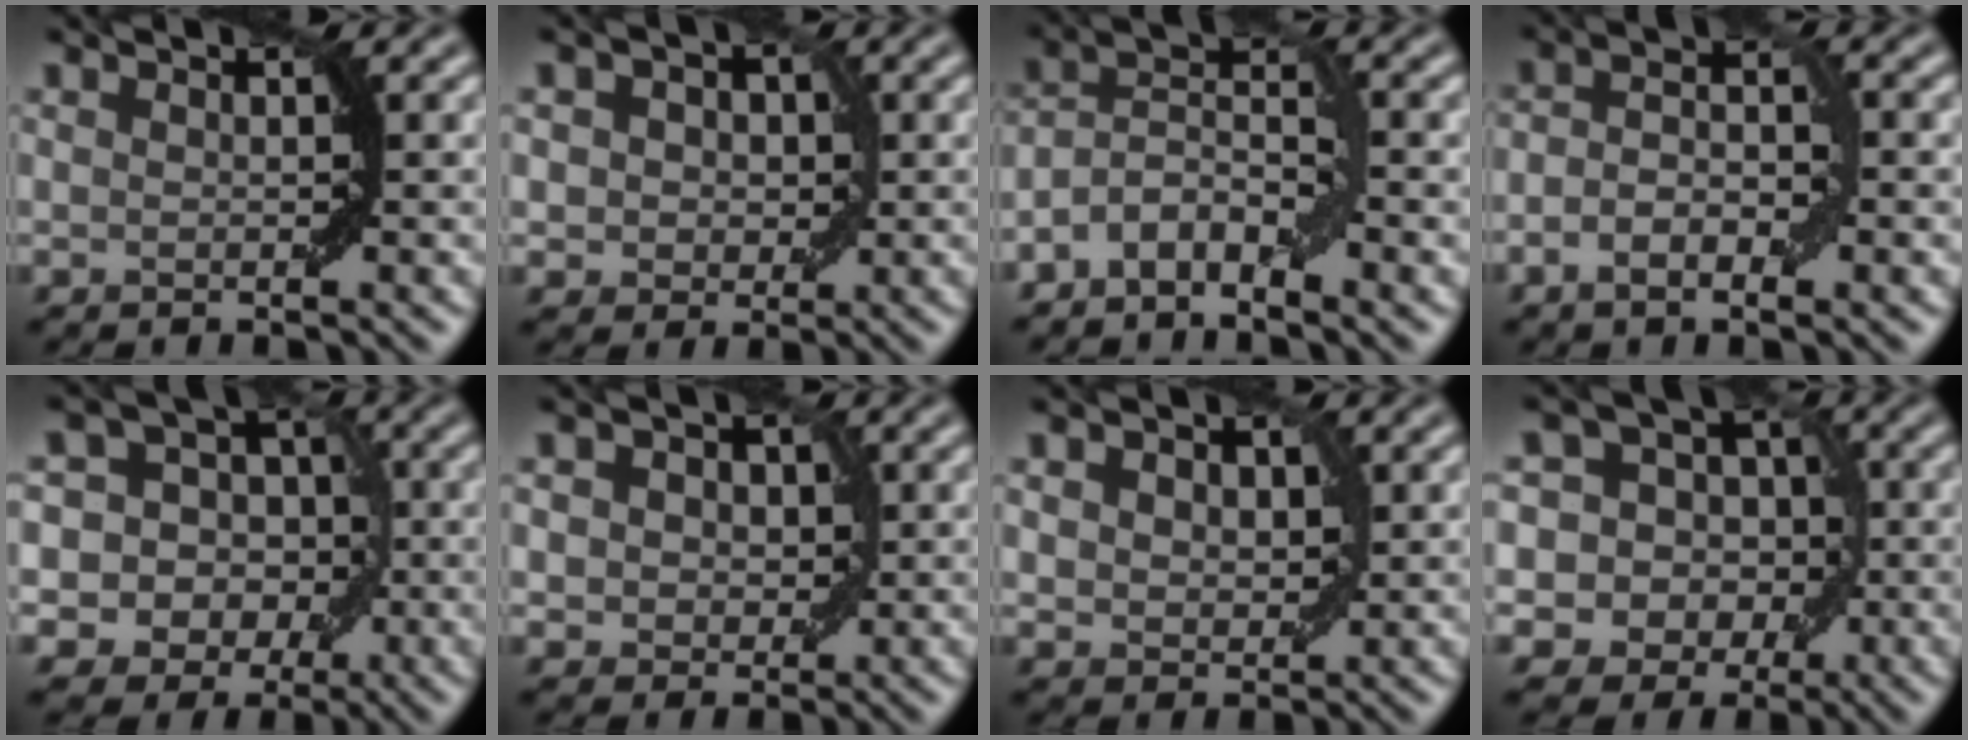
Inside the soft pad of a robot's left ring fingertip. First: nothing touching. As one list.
[{"total": 4.2, "force": [1.0, 3.3, 2.4], "torque": [-0.023, 0.019, -0.006]}, {"total": 3.9, "force": [-2.2, 1.6, 2.8], "torque": [-0.053, 0.014, -0.047]}, {"total": 3.7, "force": [-1.2, 1.6, 3.1], "torque": [-0.052, 0.003, -0.025]}, {"total": 11.2, "force": [-0.7, 10.3, 4.5], "torque": [-0.082, 0.039, -0.048]}, {"total": 4.5, "force": [1.1, 3.5, 2.6], "torque": [-0.028, 0.020, -0.007]}, {"total": 3.2, "force": [1.0, 2.4, 1.9], "torque": [-0.033, 0.008, 0.009]}, {"total": 10.4, "force": [0.2, 9.5, 4.4], "torque": [-0.072, 0.043, -0.039]}]